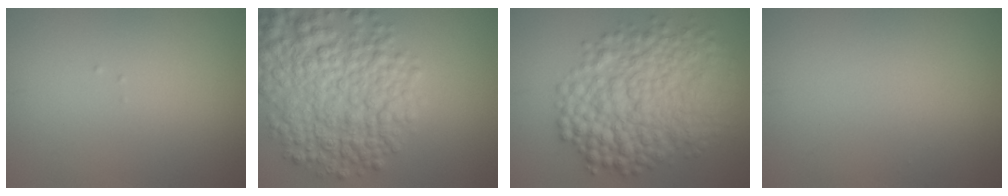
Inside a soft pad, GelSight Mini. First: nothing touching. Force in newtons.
{"total": 9.0, "press": 9.0, "slide": 0.3}
{"total": 10.0, "press": 10.0, "slide": 0.1}
{"total": 0.0}